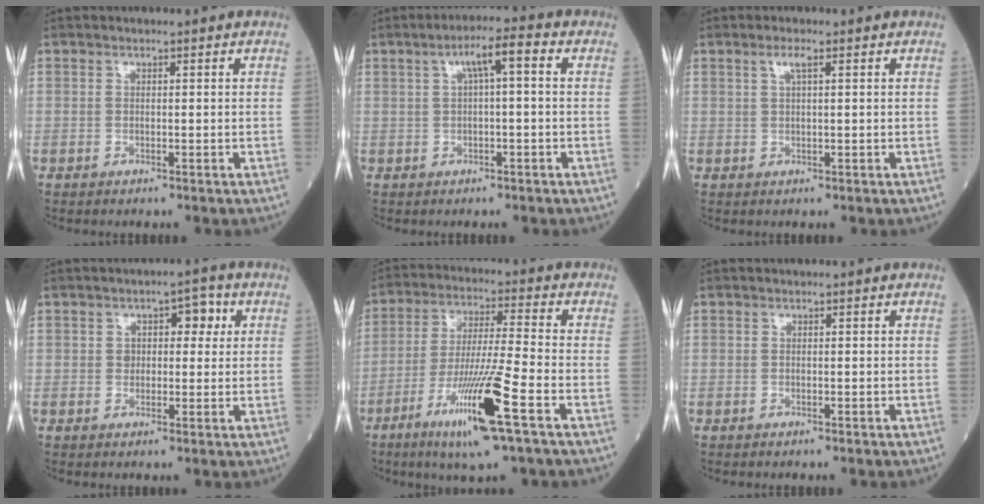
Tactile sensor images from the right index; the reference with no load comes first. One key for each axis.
{"total": 4.9, "fx": 1.1, "fy": 0.6, "fz": 4.8, "tx": -0.082, "ty": 0.020, "tz": 0.017}
{"total": 1.8, "fx": 0.9, "fy": 0.1, "fz": 1.6, "tx": -0.037, "ty": 0.006, "tz": 0.016}
{"total": 4.4, "fx": 1.3, "fy": 2.6, "fz": 3.3, "tx": -0.039, "ty": 0.019, "tz": 0.018}
{"total": 13.5, "fx": -6.4, "fy": -0.6, "fz": 11.9, "tx": -0.234, "ty": -0.024, "tz": -0.116}
{"total": 0.0}